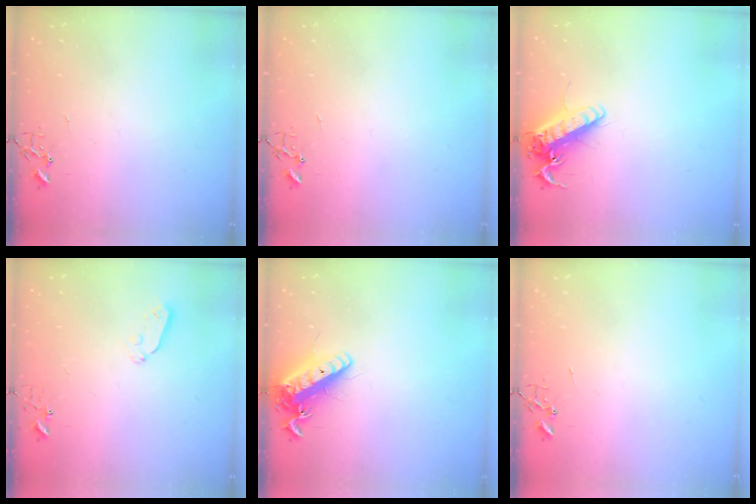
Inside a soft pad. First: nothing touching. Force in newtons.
{"total": 0.0}
{"total": 13.4, "press": 13.2, "slide": 2.5}
{"total": 3.9, "press": 3.8, "slide": 0.6}
{"total": 14.1, "press": 13.9, "slide": 2.4}
{"total": 0.0}